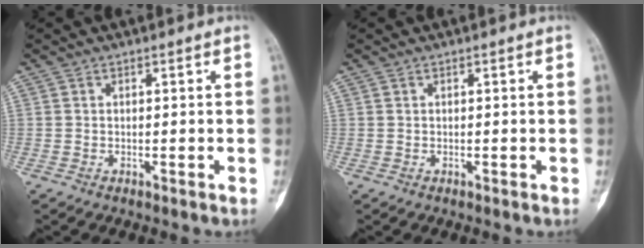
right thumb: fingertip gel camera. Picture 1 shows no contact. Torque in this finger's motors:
{"motor_torque": [-0.43, -0.17, -0.14, 0.33, -0.04]}